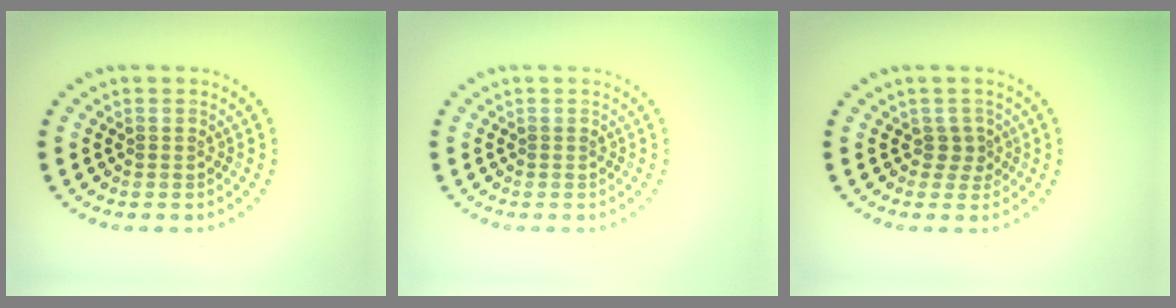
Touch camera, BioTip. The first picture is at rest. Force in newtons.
{"total": 0.0}
{"total": 1.7, "press": 1.2, "slide": 1.2}